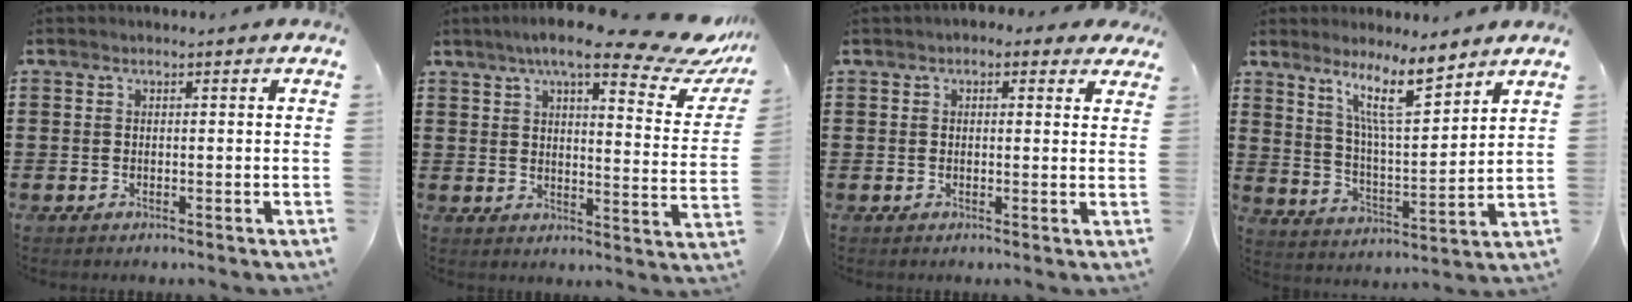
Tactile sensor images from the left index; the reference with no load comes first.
{"total": 12.3, "force": [9.2, 2.2, 7.8], "torque": [-0.132, -0.039, 0.150]}
{"total": 1.9, "force": [1.2, 1.4, 0.5], "torque": [-0.009, 0.006, 0.018]}
{"total": 10.4, "force": [7.4, 2.5, 6.8], "torque": [-0.134, -0.028, 0.130]}